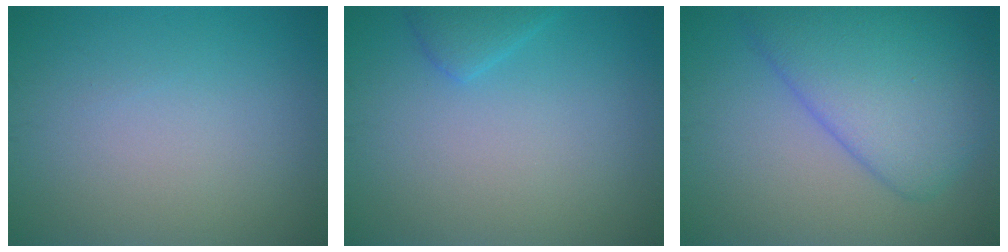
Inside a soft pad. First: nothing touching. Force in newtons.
{"total": 1.7, "press": 1.7, "slide": 0.1}
{"total": 7.0, "press": 7.0, "slide": 0.5}